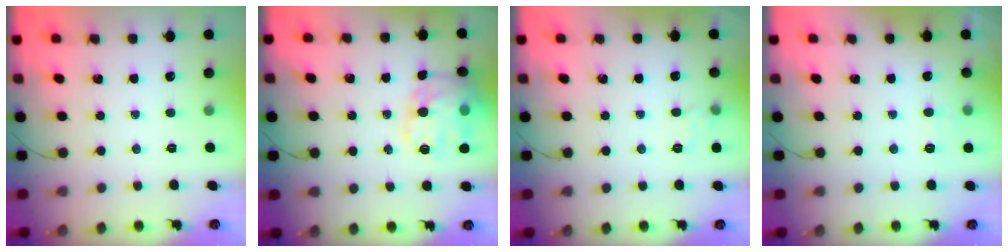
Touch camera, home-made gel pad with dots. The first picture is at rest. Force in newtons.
{"total": 17.0, "press": 16.9, "slide": 1.8}
{"total": 7.1, "press": 6.9, "slide": 1.7}
{"total": 2.8, "press": 2.5, "slide": 1.3}